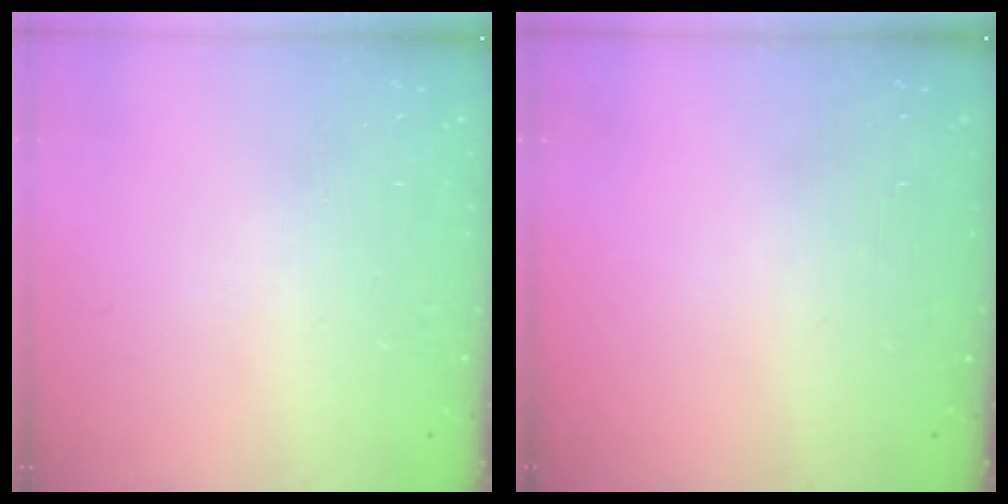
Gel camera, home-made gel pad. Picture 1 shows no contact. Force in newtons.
{"total": 0.0}